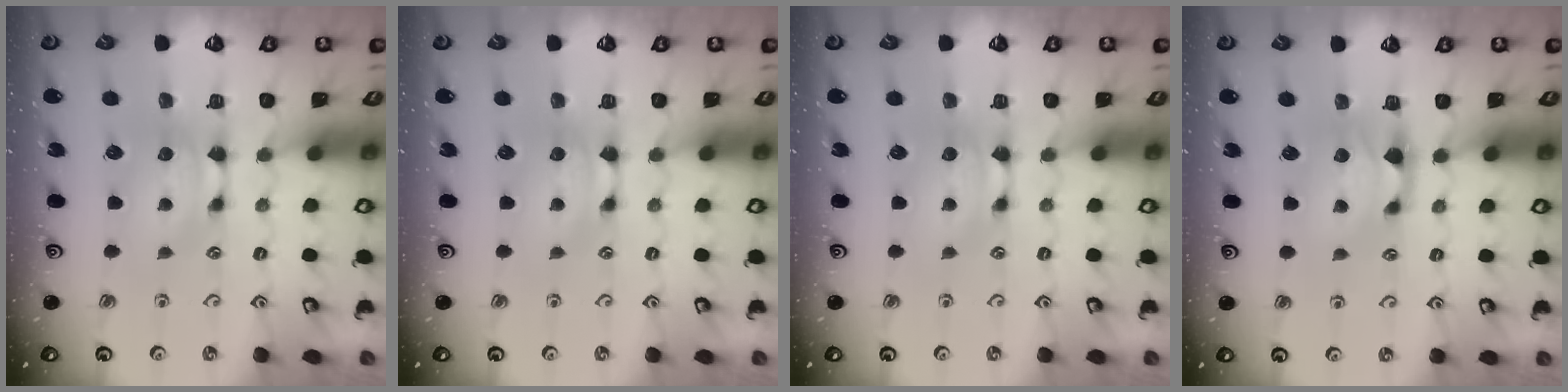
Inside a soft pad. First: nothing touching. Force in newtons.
{"total": 0.0}
{"total": 0.0}
{"total": 1.2, "press": 0.4, "slide": 1.2}